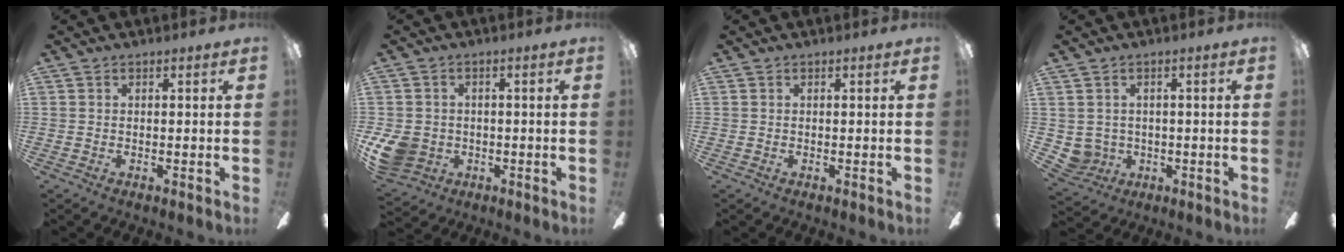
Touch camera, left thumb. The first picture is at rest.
{"total": 8.1, "force": [-2.0, 7.1, 3.5], "torque": [-0.092, 0.015, -0.034]}
{"total": 0.0}
{"total": 4.2, "force": [0.5, 4.1, 0.6], "torque": [-0.040, -0.001, 0.010]}